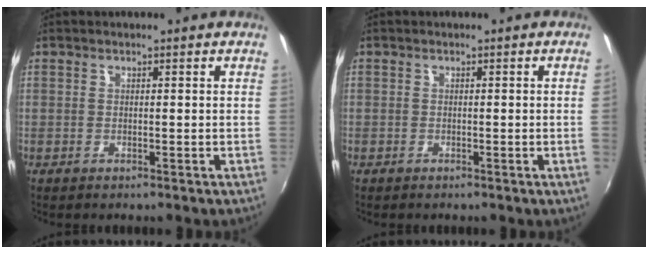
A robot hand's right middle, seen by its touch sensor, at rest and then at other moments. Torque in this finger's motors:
{"motor_torque": [1.01, -1.12, -0.51, -0.21]}